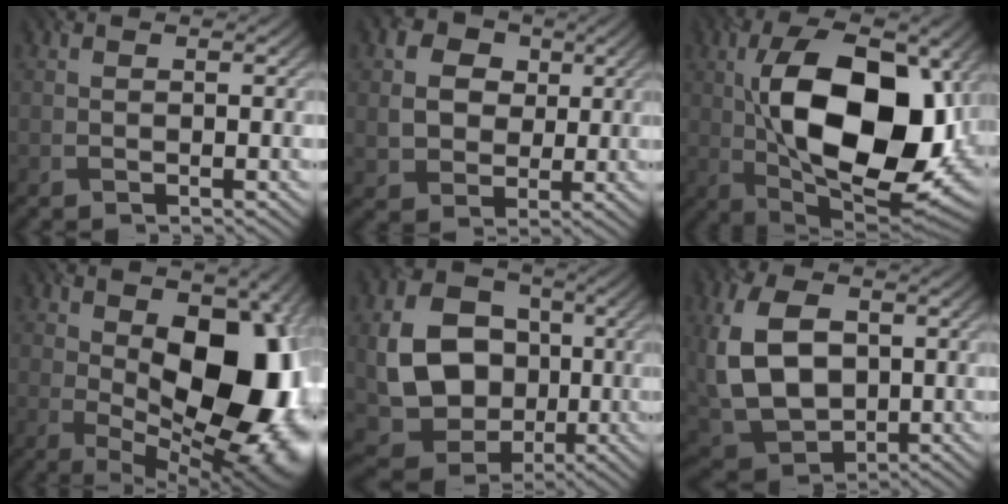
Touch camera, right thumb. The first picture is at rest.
{"total": 6.2, "force": [1.4, 5.3, 3.0], "torque": [-0.090, 0.005, 0.013]}
{"total": 18.9, "force": [1.2, 9.6, 16.3], "torque": [-0.286, 0.002, 0.016]}
{"total": 19.5, "force": [1.2, 10.8, 16.3], "torque": [-0.186, -0.011, 0.025]}
{"total": 13.7, "force": [-0.3, 11.0, 8.2], "torque": [-0.182, -0.012, -0.009]}
{"total": 13.3, "force": [1.3, 9.1, 9.6], "torque": [-0.242, -0.001, 0.028]}